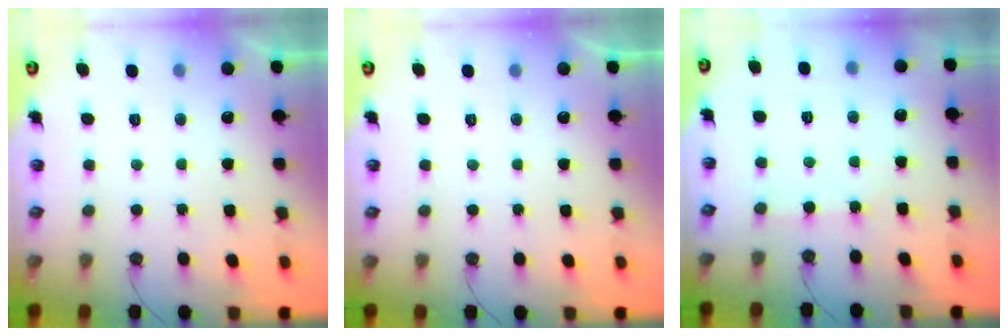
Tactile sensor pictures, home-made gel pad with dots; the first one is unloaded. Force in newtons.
{"total": 0.0}
{"total": 1.8, "press": 1.8, "slide": 0.3}